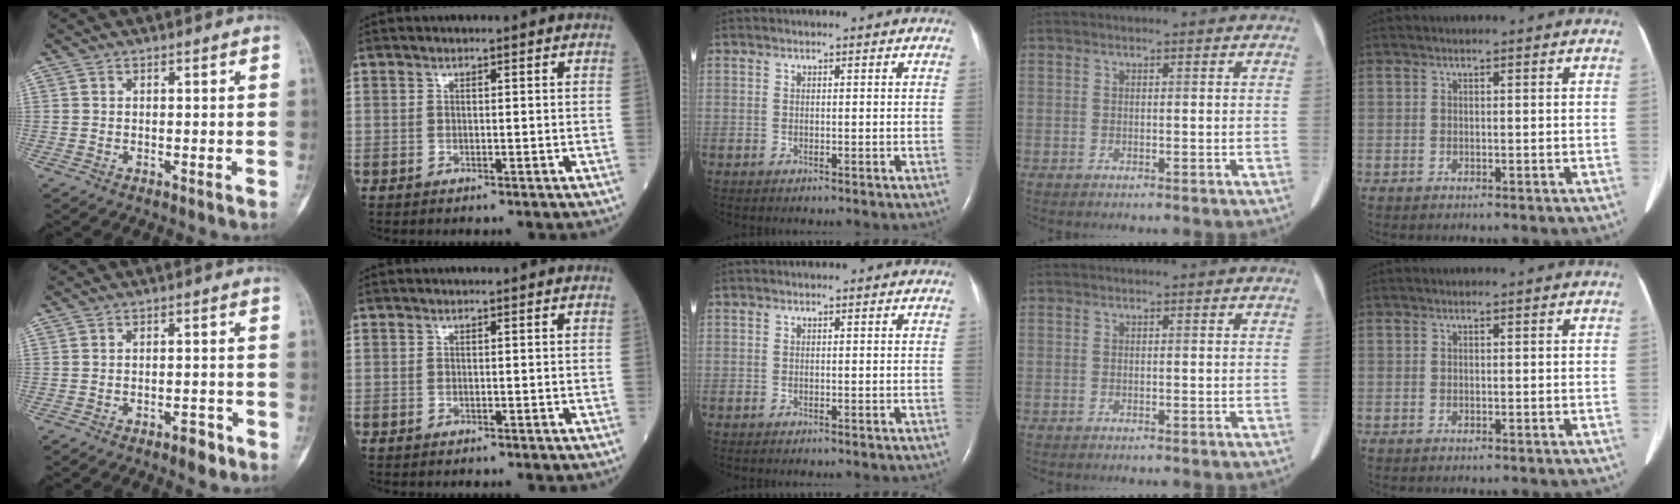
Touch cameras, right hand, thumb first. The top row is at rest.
{"thumb": {"total": 2.8, "force": [-1.9, 1.2, 1.7], "torque": [-0.017, 0.013, -0.027]}}